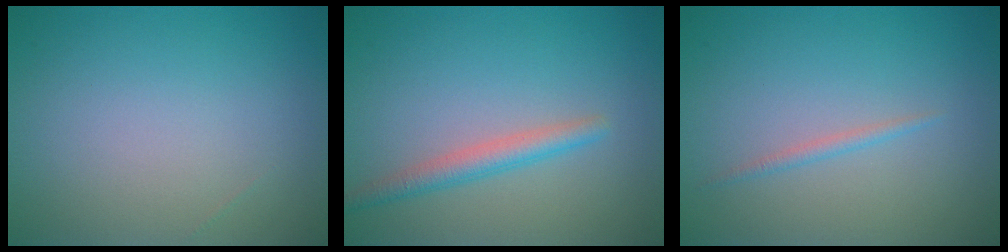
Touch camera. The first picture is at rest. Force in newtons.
{"total": 2.4, "press": 2.4, "slide": 0.1}
{"total": 0.8, "press": 0.8, "slide": 0.0}